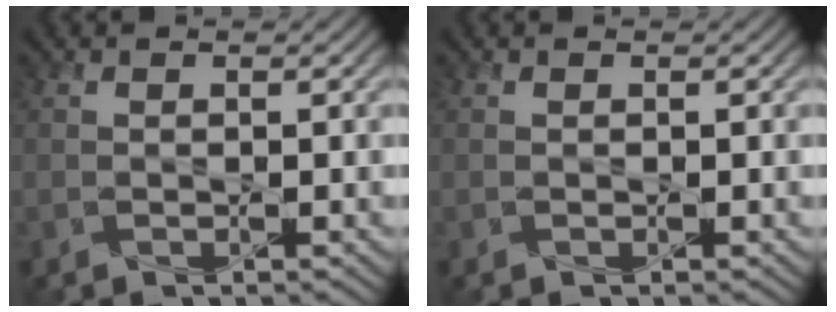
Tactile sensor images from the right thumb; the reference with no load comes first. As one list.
[{"total": 0.0}]